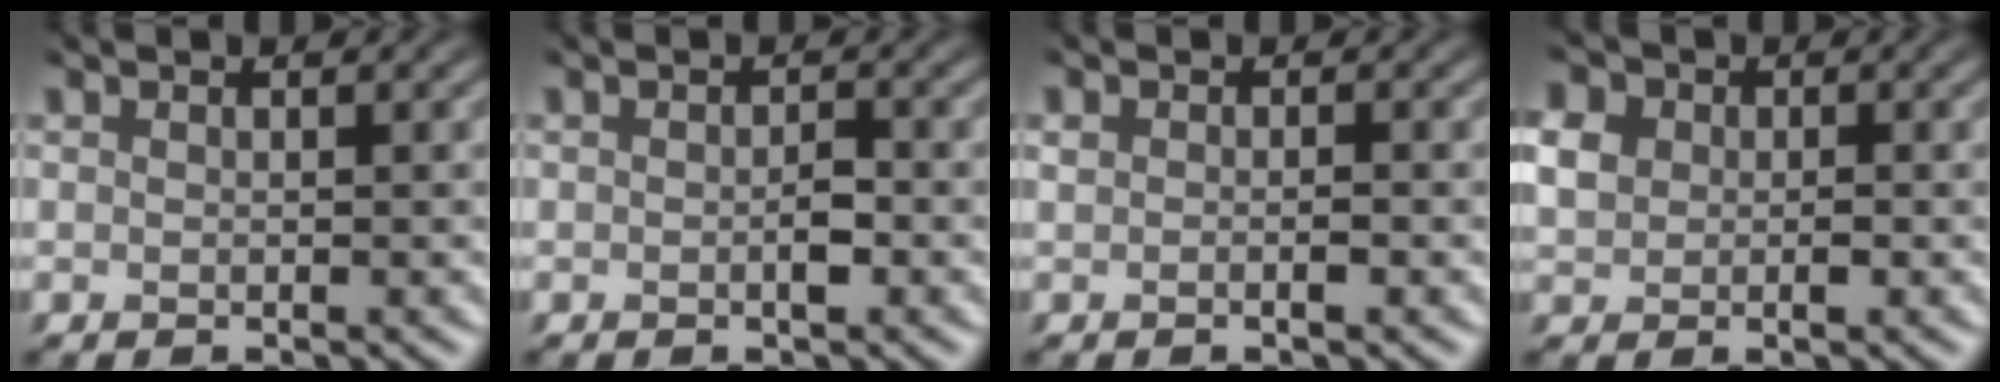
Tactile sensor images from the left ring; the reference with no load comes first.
{"total": 1.3, "force": [-1.0, 0.3, 0.8], "torque": [-0.022, -0.003, -0.010]}
{"total": 0.6, "force": [-0.5, 0.1, 0.4], "torque": [-0.014, -0.003, -0.003]}
{"total": 2.8, "force": [0.1, 2.5, 1.2], "torque": [-0.049, 0.001, 0.008]}